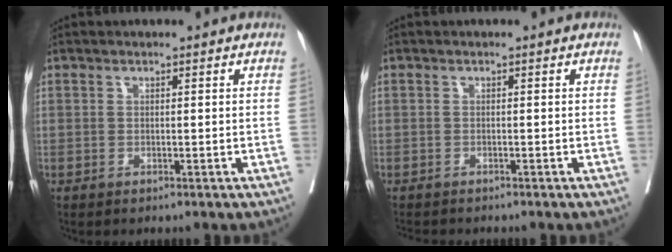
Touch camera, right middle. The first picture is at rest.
{"total": 3.0, "force": [-2.8, 0.4, 0.9], "torque": [-0.019, -0.010, -0.043]}